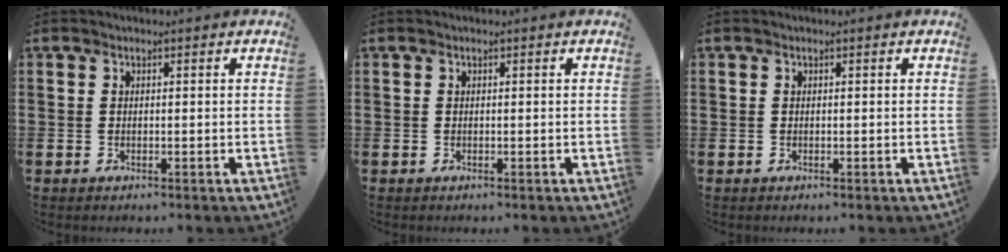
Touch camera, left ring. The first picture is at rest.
{"total": 0.0}
{"total": 0.0}